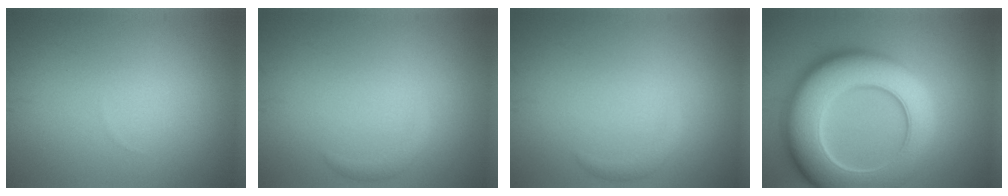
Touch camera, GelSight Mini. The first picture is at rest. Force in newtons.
{"total": 1.0, "press": 1.0, "slide": 0.0}
{"total": 1.0, "press": 1.0, "slide": 0.0}
{"total": 12.8, "press": 12.8, "slide": 0.5}